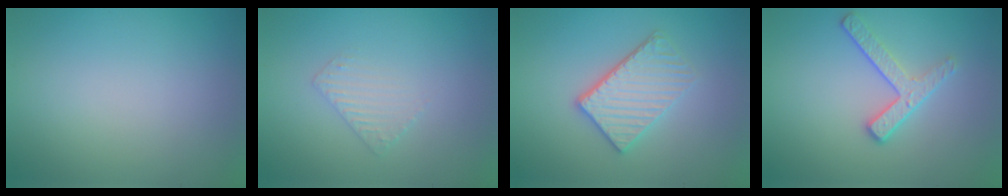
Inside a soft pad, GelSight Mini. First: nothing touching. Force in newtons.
{"total": 1.6, "press": 1.6, "slide": 0.4}
{"total": 3.7, "press": 3.2, "slide": 1.9}
{"total": 2.8, "press": 2.4, "slide": 1.4}